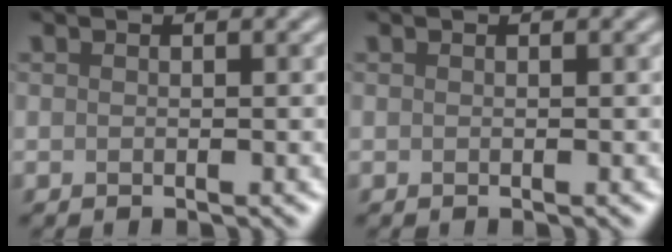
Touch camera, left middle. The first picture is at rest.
{"total": 0.0}